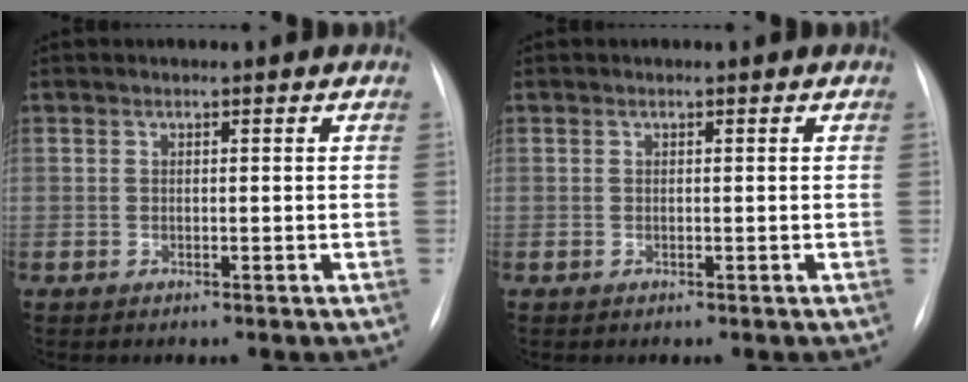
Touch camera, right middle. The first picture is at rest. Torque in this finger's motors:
{"motor_torque": [-0.38, -0.07, -0.01, -0.01]}